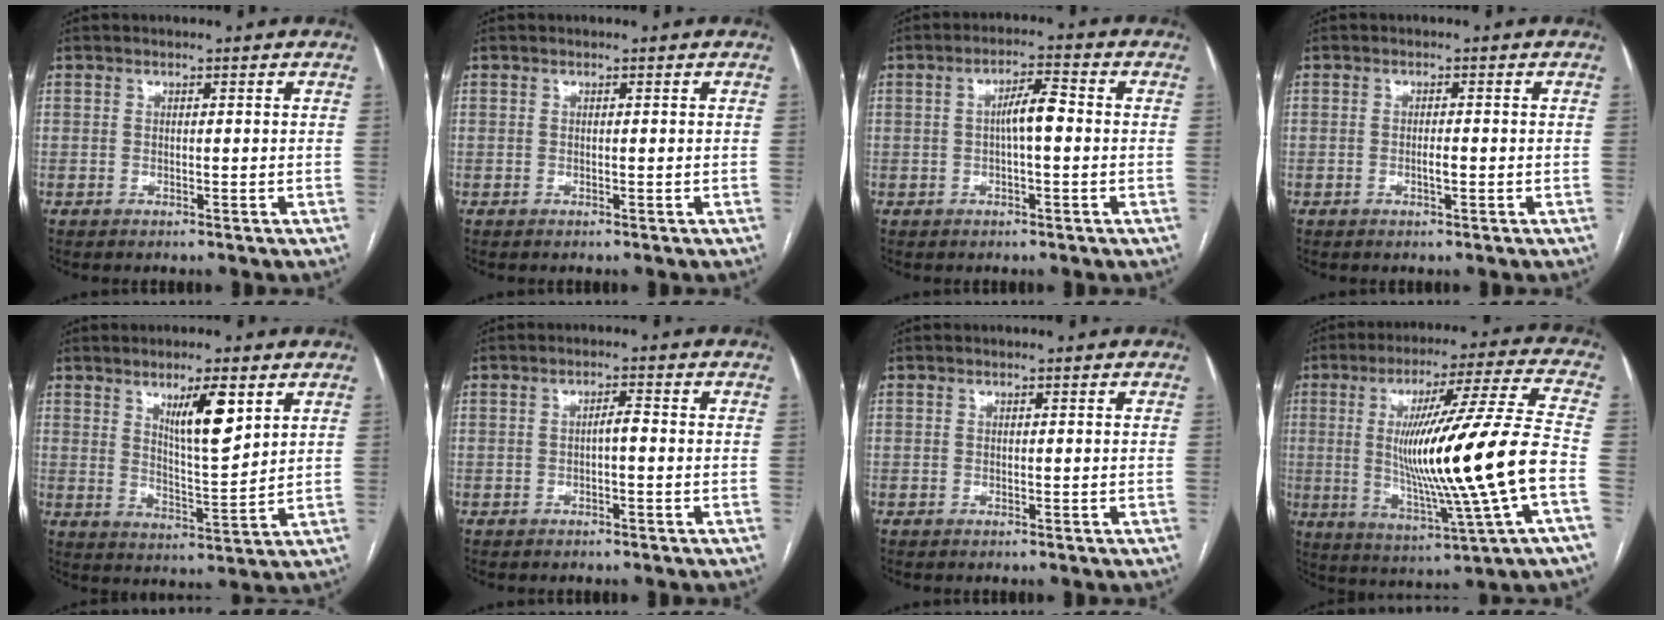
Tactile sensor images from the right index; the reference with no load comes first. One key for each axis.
{"total": 0.0}
{"total": 4.5, "fx": -0.1, "fy": 0.8, "fz": 4.4, "tx": -0.077, "ty": 0.014, "tz": -0.002}
{"total": 1.5, "fx": -0.4, "fy": 0.3, "fz": 1.4, "tx": -0.027, "ty": 0.000, "tz": -0.007}
{"total": 7.9, "fx": 4.0, "fy": 1.2, "fz": 6.7, "tx": -0.117, "ty": -0.011, "tz": 0.072}
{"total": 1.8, "fx": -0.3, "fy": 0.4, "fz": 1.7, "tx": -0.028, "ty": 0.005, "tz": -0.006}
{"total": 0.0}
{"total": 20.4, "fx": -2.2, "fy": -1.1, "fz": 20.2, "tx": -0.352, "ty": -0.007, "tz": -0.040}